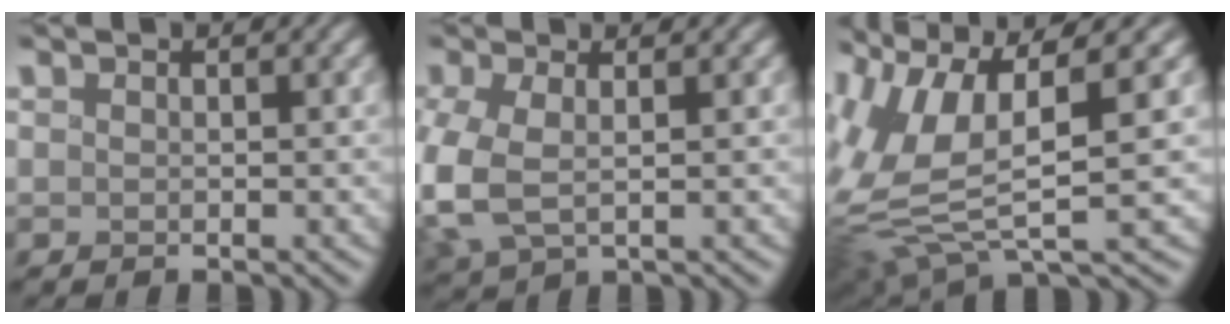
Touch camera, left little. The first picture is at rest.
{"total": 5.2, "force": [-0.9, 2.8, 4.2], "torque": [-0.115, -0.006, -0.016]}
{"total": 10.8, "force": [0.9, 4.0, 9.9], "torque": [-0.218, -0.009, 0.019]}